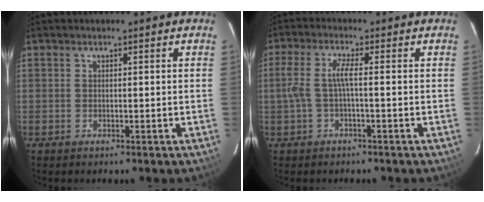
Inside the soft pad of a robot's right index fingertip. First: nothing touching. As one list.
[{"total": 4.0, "force": [-0.9, 0.1, 3.9], "torque": [-0.089, 0.003, -0.013]}]